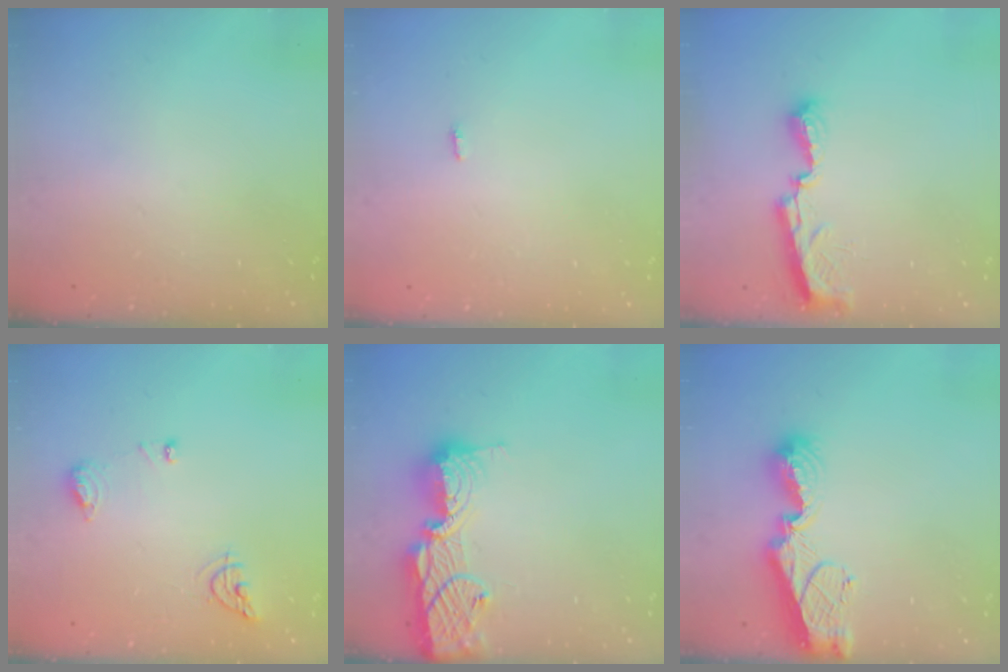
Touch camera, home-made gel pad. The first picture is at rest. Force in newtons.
{"total": 2.8, "press": 1.8, "slide": 2.2}
{"total": 7.9, "press": 7.8, "slide": 0.4}
{"total": 8.0, "press": 8.0, "slide": 0.9}
{"total": 16.6, "press": 16.1, "slide": 4.0}
{"total": 11.7, "press": 11.6, "slide": 1.1}